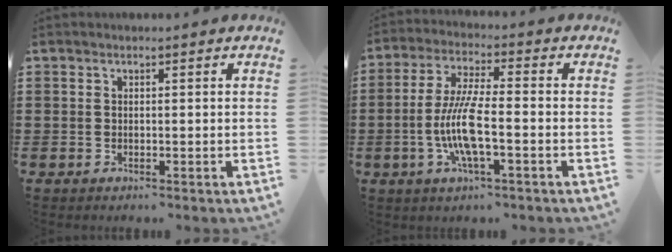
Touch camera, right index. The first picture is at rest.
{"total": 8.8, "force": [-2.3, 1.9, 8.3], "torque": [-0.186, -0.013, -0.054]}